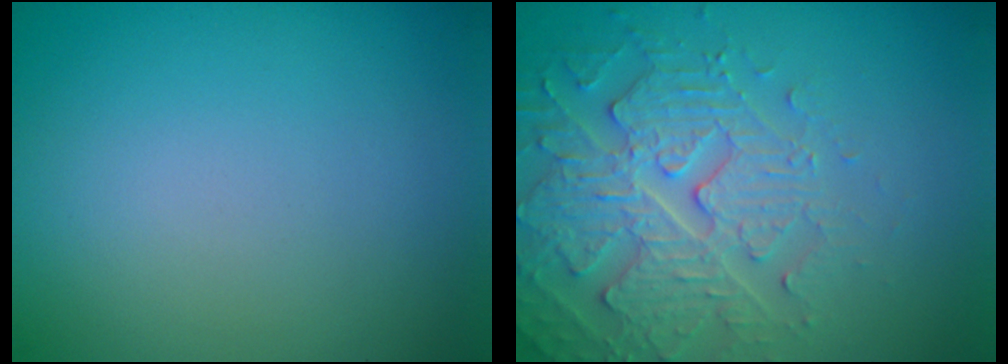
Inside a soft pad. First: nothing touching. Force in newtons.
{"total": 4.6, "press": 4.4, "slide": 1.1}